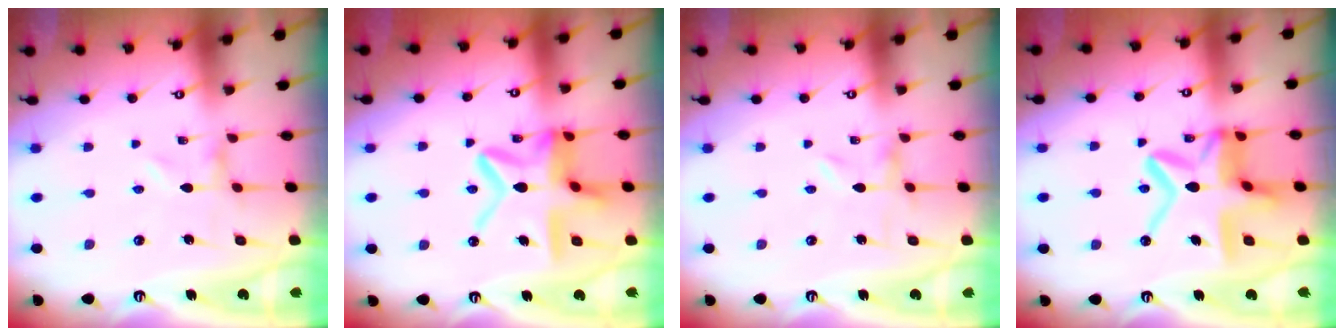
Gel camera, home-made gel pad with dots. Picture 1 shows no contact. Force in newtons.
{"total": 17.1, "press": 17.0, "slide": 1.8}
{"total": 0.0}
{"total": 17.3, "press": 17.2, "slide": 1.6}